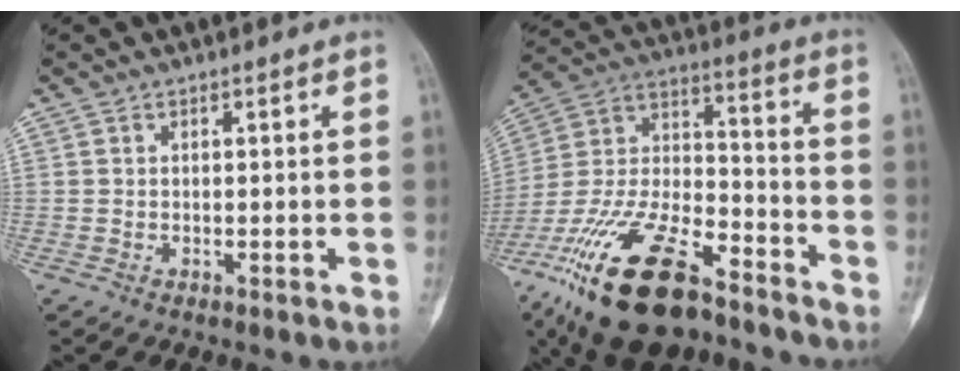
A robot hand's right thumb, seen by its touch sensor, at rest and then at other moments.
{"total": 25.9, "force": [-16.3, 10.8, 17.0], "torque": [-0.355, 0.050, -0.294]}